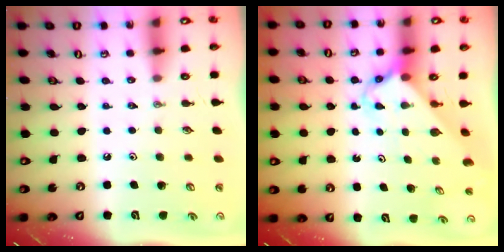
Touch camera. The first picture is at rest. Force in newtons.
{"total": 2.9, "press": 2.9, "slide": 0.3}